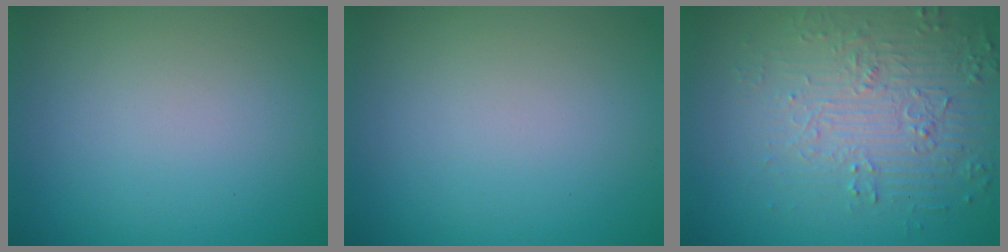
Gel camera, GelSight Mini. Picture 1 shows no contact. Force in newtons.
{"total": 0.0}
{"total": 4.5, "press": 4.3, "slide": 1.3}